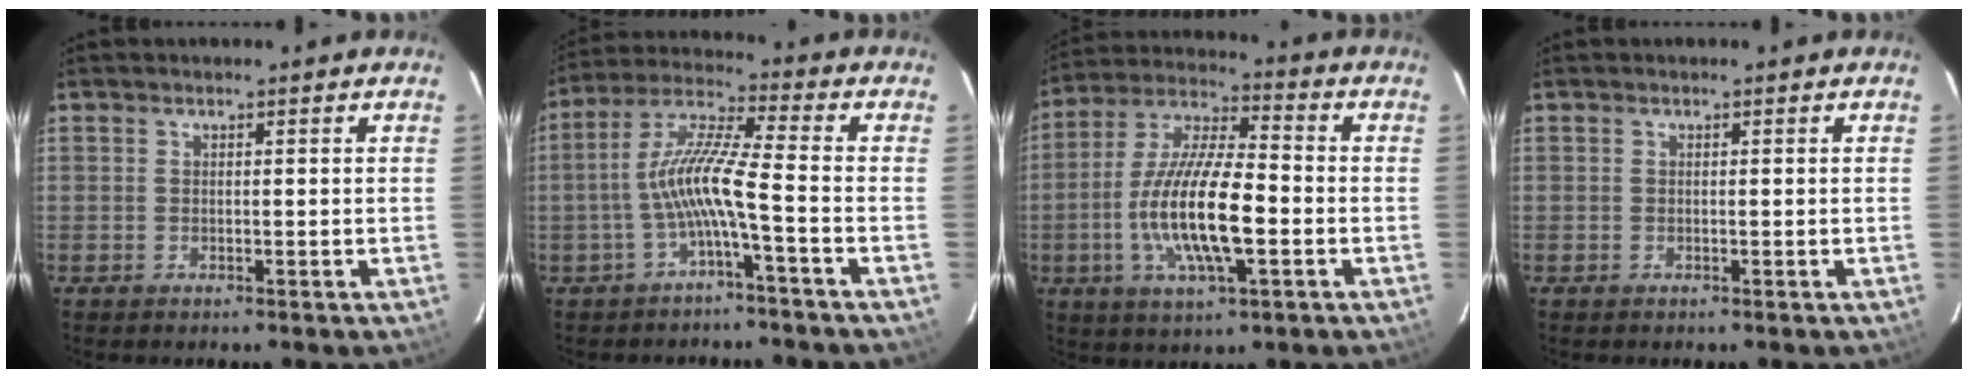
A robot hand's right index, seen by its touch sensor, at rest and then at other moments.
{"total": 8.6, "force": [-3.0, -0.2, 8.1], "torque": [-0.179, 0.014, -0.058]}
{"total": 15.9, "force": [-3.7, 4.5, 14.8], "torque": [-0.298, -0.007, -0.071]}
{"total": 0.0}